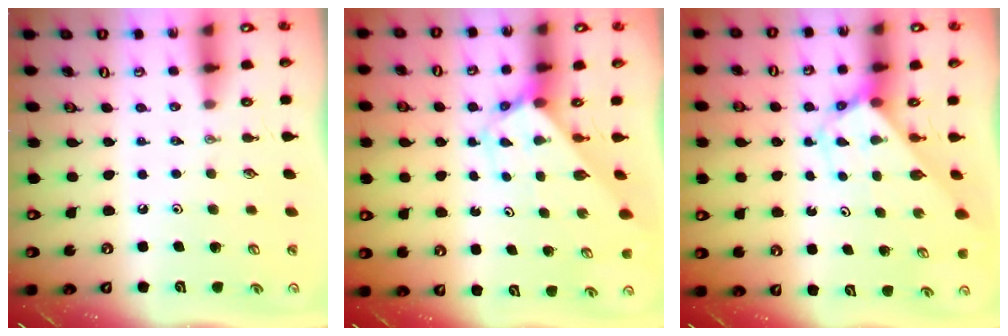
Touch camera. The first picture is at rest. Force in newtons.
{"total": 2.7, "press": 2.7, "slide": 0.2}
{"total": 2.8, "press": 2.8, "slide": 0.1}